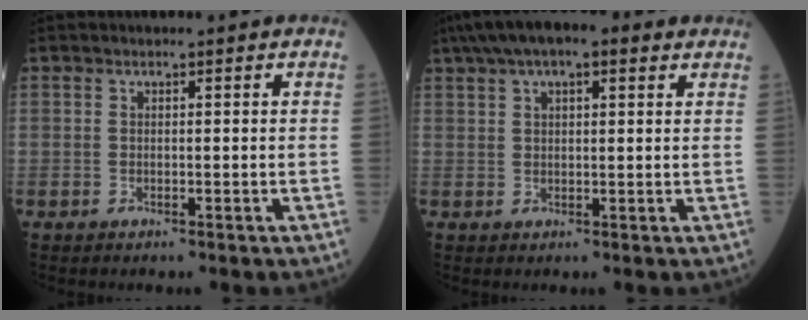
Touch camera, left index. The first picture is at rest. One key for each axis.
{"total": 10.1, "fx": 6.4, "fy": 3.2, "fz": 7.1, "tx": -0.120, "ty": 0.049, "tz": 0.100}